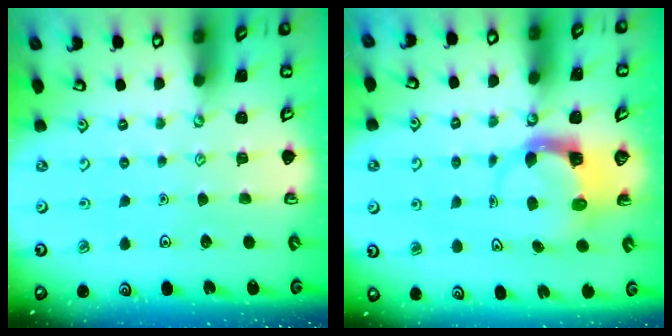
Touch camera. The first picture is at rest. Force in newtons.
{"total": 3.7, "press": 3.6, "slide": 0.6}